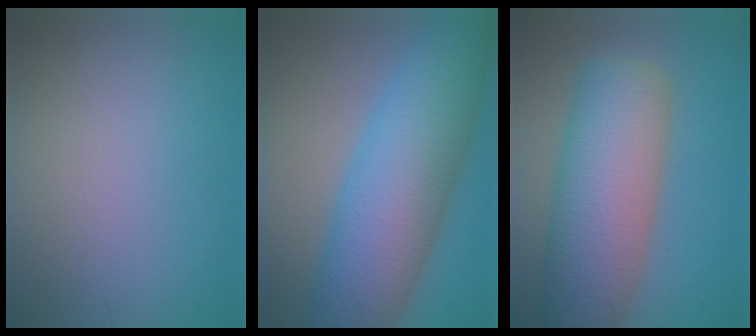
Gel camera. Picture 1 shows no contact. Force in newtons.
{"total": 11.7, "press": 11.7, "slide": 0.1}
{"total": 11.1, "press": 11.1, "slide": 0.7}